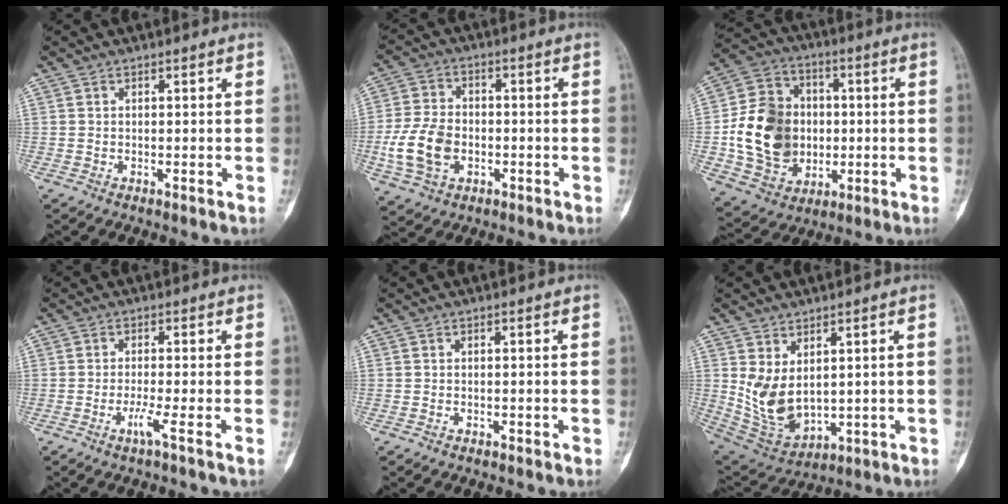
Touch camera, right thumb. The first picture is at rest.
{"total": 11.3, "force": [-2.8, 8.0, 7.5], "torque": [-0.136, 0.013, -0.051]}
{"total": 18.9, "force": [-1.2, 15.1, 11.3], "torque": [-0.172, 0.016, -0.012]}
{"total": 2.9, "force": [-1.5, -0.6, 2.4], "torque": [-0.054, -0.006, -0.038]}
{"total": 0.6, "force": [-0.4, 0.3, 0.1], "torque": [-0.001, 0.003, -0.008]}
{"total": 10.8, "force": [1.5, 7.0, 8.0], "torque": [-0.131, -0.017, 0.059]}